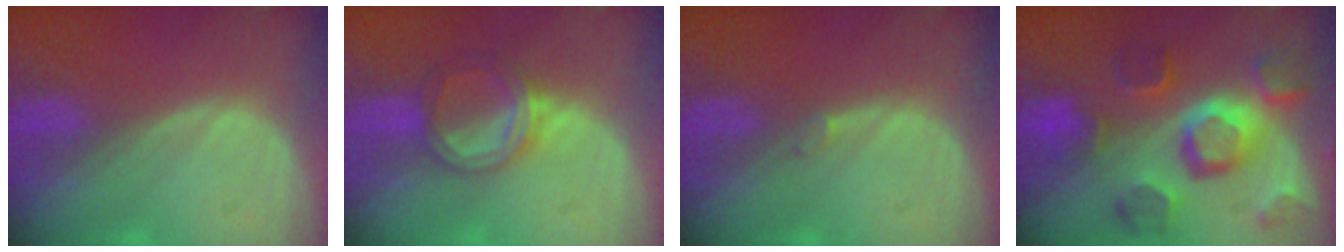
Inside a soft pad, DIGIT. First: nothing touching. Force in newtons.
{"total": 5.4, "press": 5.1, "slide": 1.7}
{"total": 0.6, "press": 0.5, "slide": 0.3}
{"total": 11.5, "press": 10.1, "slide": 5.5}